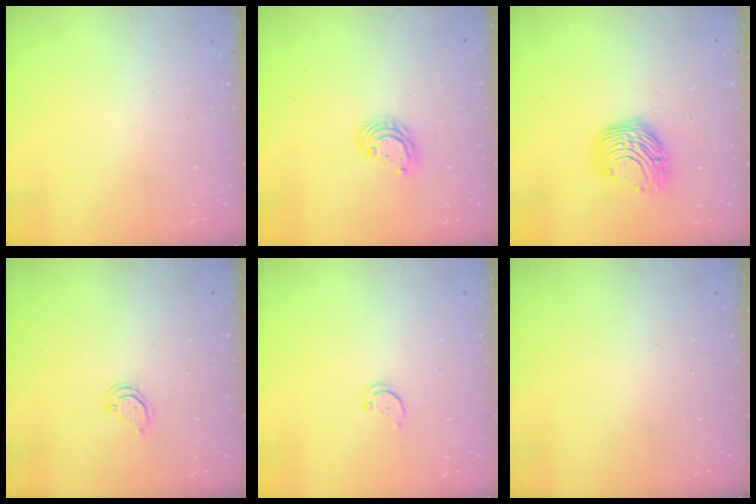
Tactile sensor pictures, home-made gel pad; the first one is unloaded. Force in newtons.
{"total": 4.2, "press": 4.2, "slide": 0.2}
{"total": 9.3, "press": 9.3, "slide": 0.3}
{"total": 4.0, "press": 4.0, "slide": 0.4}
{"total": 2.5, "press": 2.4, "slide": 0.4}
{"total": 0.0}